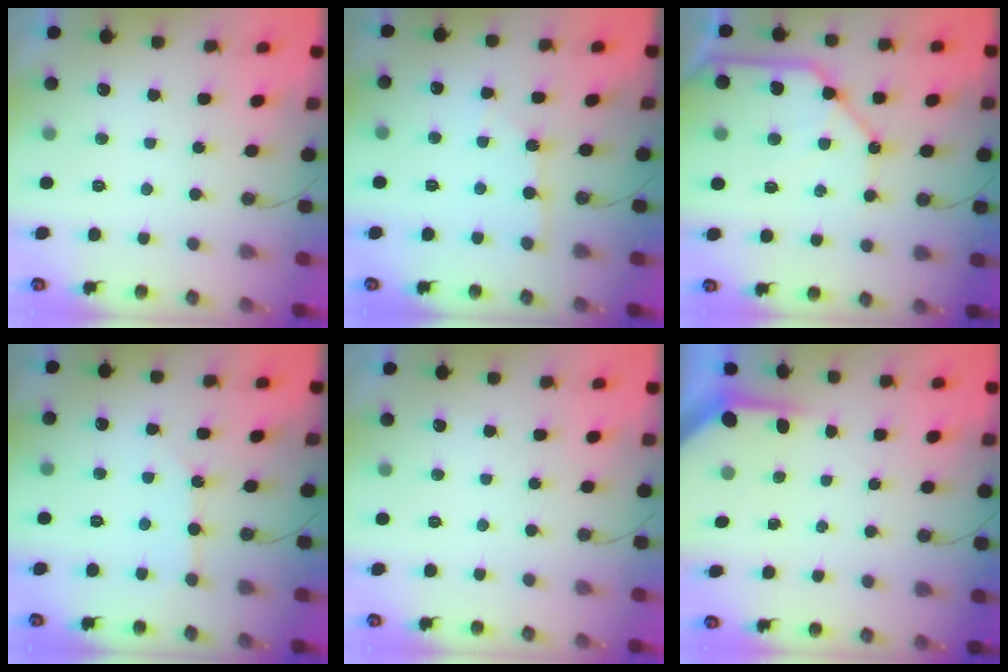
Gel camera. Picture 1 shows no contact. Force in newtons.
{"total": 2.2, "press": 2.2, "slide": 0.4}
{"total": 16.9, "press": 16.8, "slide": 1.8}
{"total": 2.8, "press": 2.7, "slide": 0.4}
{"total": 0.0}
{"total": 3.6, "press": 3.6, "slide": 0.4}